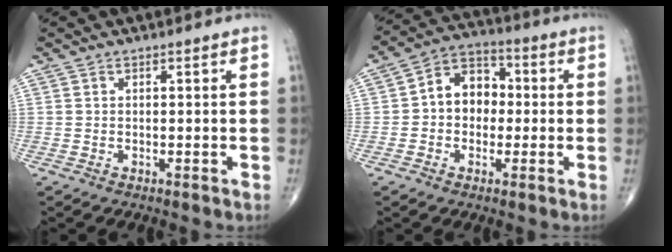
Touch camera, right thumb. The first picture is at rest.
{"total": 9.2, "force": [0.0, 7.2, 5.8], "torque": [-0.060, 0.030, -0.014]}